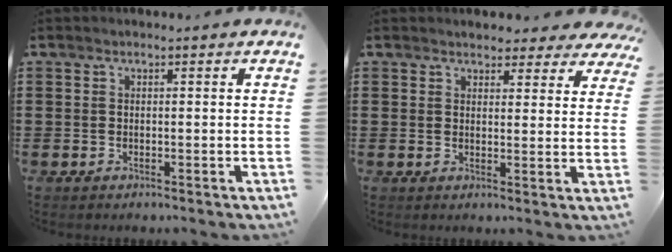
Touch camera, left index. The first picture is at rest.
{"total": 3.5, "force": [3.4, 0.8, 0.7], "torque": [-0.016, -0.009, 0.060]}